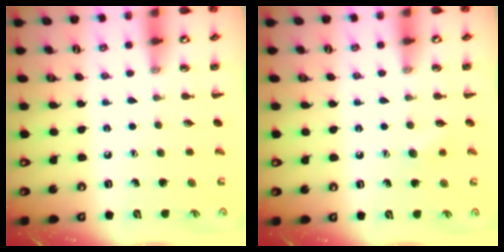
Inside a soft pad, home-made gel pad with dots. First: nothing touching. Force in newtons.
{"total": 4.4, "press": 4.3, "slide": 1.0}